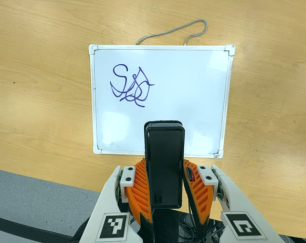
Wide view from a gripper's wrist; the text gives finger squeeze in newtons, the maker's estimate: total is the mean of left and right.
{"total": 5.0, "left": 3.8, "right": 6.2}